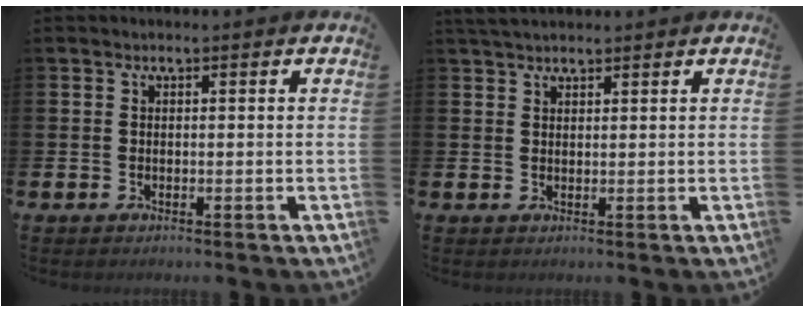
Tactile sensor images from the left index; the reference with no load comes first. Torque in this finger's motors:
{"motor_torque": [0.19, -0.24, 0.09, 0.16]}